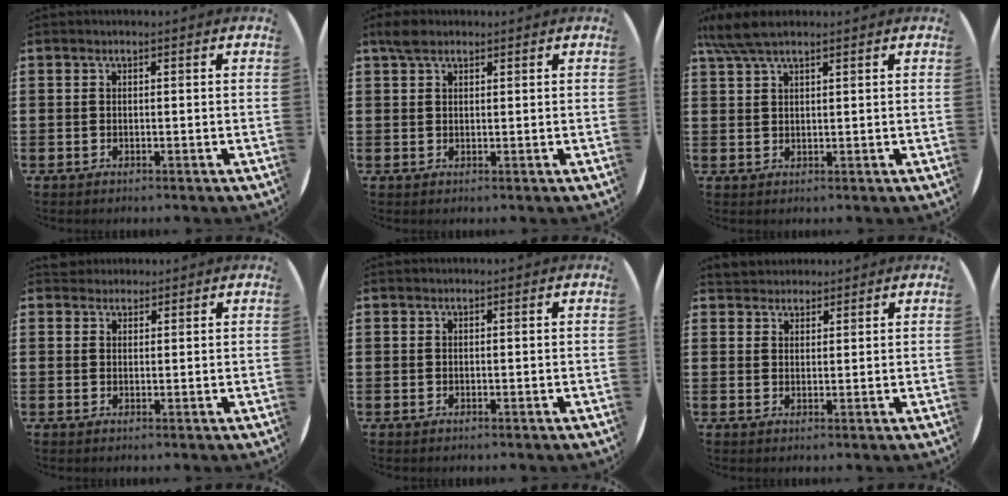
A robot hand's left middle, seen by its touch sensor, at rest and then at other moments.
{"total": 2.1, "force": [1.7, 0.9, 0.9], "torque": [-0.014, 0.003, 0.029]}
{"total": 4.4, "force": [3.4, 0.9, 2.6], "torque": [-0.058, 0.001, 0.062]}
{"total": 1.7, "force": [1.6, 0.6, -0.2], "torque": [0.000, 0.004, 0.033]}
{"total": 0.0}
{"total": 2.4, "force": [2.3, 0.8, -0.3], "torque": [0.000, 0.000, 0.046]}